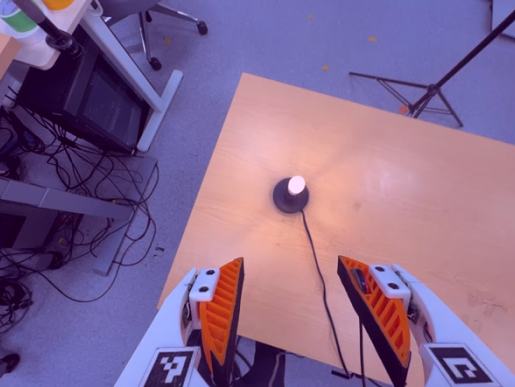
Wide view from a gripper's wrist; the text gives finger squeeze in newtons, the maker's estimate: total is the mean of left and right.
{"total": 0.0}